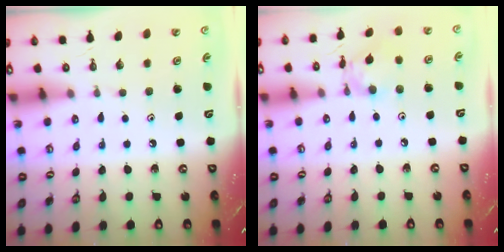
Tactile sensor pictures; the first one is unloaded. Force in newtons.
{"total": 8.3, "press": 8.2, "slide": 0.8}